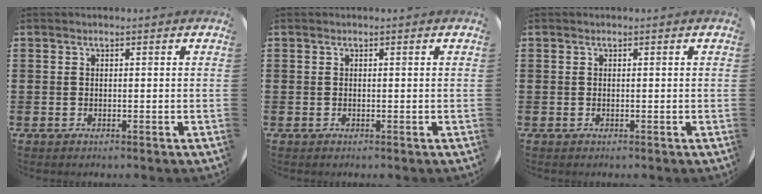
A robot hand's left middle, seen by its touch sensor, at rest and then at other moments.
{"total": 0.0}
{"total": 0.0}